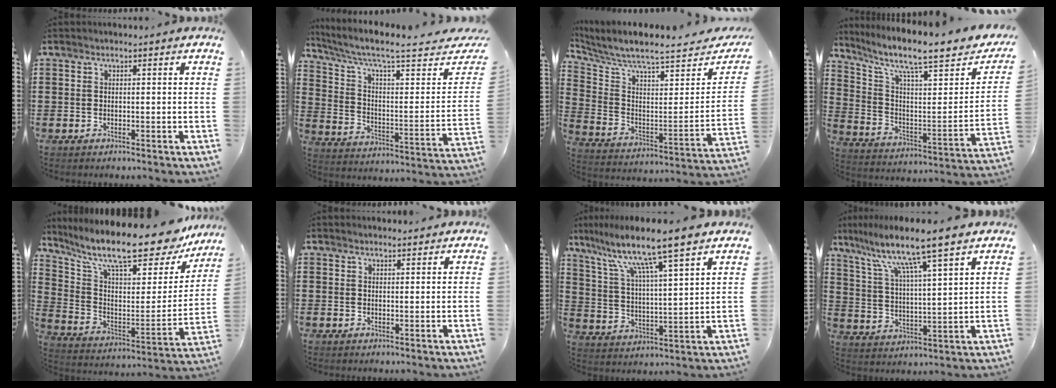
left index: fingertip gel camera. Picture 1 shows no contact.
{"total": 6.4, "force": [5.0, 1.0, 3.9], "torque": [-0.098, -0.038, 0.083]}
{"total": 5.9, "force": [5.2, 0.5, 2.8], "torque": [-0.084, -0.055, 0.084]}
{"total": 8.7, "force": [6.9, 1.2, 5.1], "torque": [-0.114, -0.058, 0.107]}
{"total": 13.8, "force": [11.0, 2.2, 8.0], "torque": [-0.173, -0.081, 0.182]}
{"total": 1.2, "force": [1.1, 0.2, 0.2], "torque": [-0.005, 0.001, 0.022]}
{"total": 10.1, "force": [7.9, -0.4, 6.2], "torque": [-0.149, -0.046, 0.126]}
{"total": 9.3, "force": [7.3, -0.6, 5.7], "torque": [-0.139, -0.045, 0.114]}